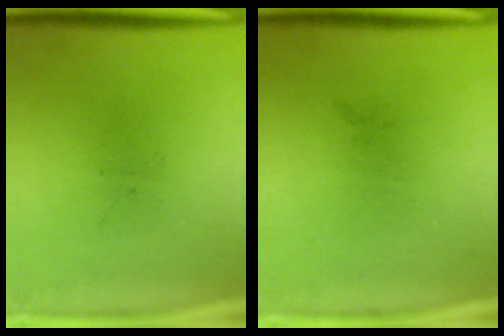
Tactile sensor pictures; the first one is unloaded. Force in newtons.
{"total": 0.0}